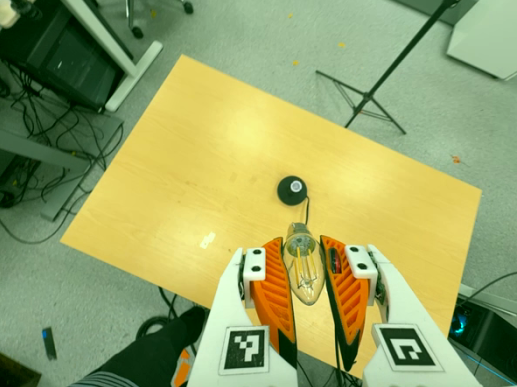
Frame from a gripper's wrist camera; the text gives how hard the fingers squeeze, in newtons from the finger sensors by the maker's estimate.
{"total": 20.7, "left": 23.6, "right": 17.8}